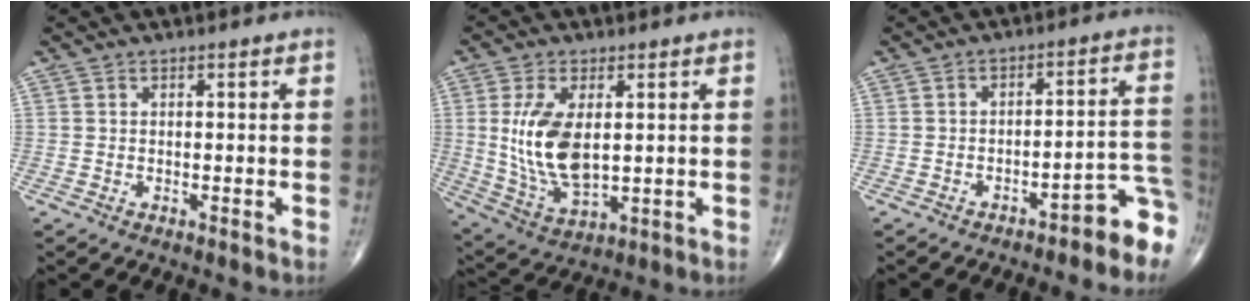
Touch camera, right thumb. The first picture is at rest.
{"total": 12.8, "force": [1.7, 6.6, 10.9], "torque": [-0.213, -0.016, 0.045]}
{"total": 8.2, "force": [-5.8, 2.0, 5.5], "torque": [-0.034, 0.081, -0.078]}